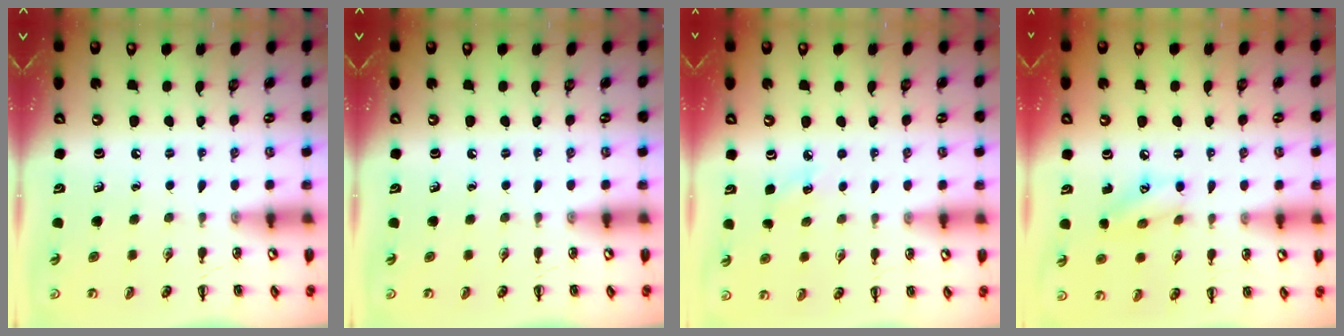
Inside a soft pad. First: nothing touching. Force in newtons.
{"total": 0.0}
{"total": 4.0, "press": 3.8, "slide": 1.1}
{"total": 9.1, "press": 9.0, "slide": 1.5}